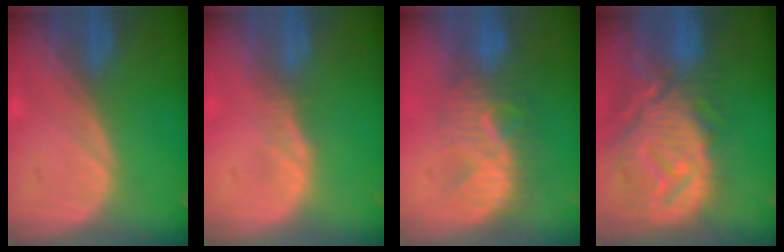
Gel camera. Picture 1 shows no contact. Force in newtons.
{"total": 1.1, "press": 1.1, "slide": 0.1}
{"total": 8.3, "press": 7.9, "slide": 2.5}
{"total": 13.0, "press": 11.4, "slide": 6.3}